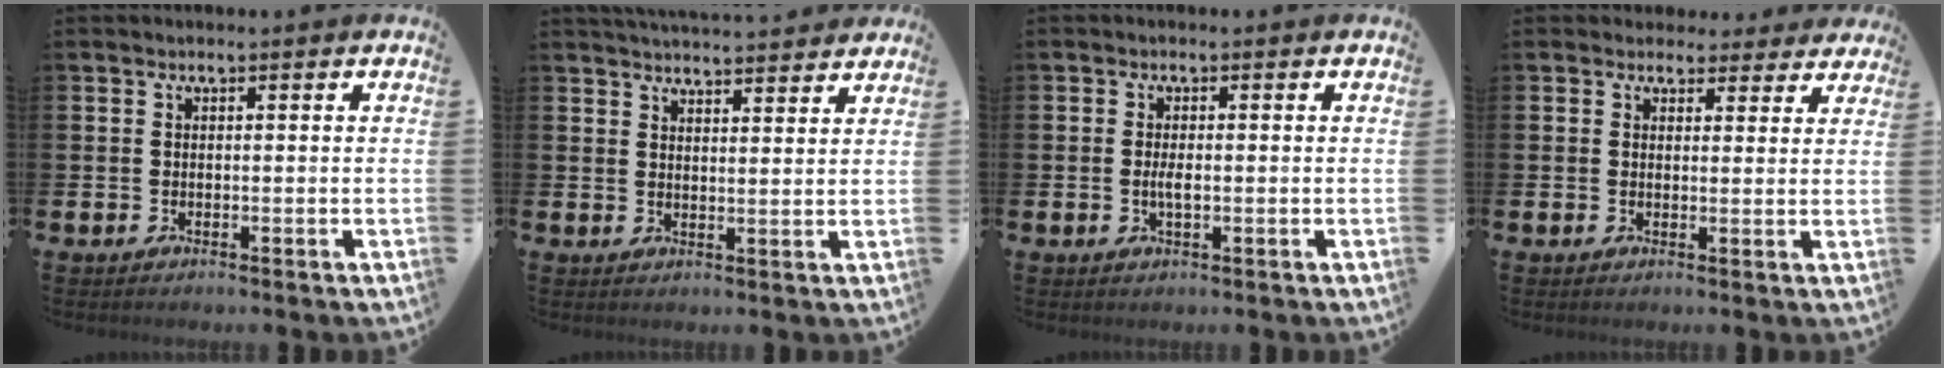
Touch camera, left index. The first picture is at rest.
{"total": 4.2, "force": [4.2, 0.1, 0.0], "torque": [-0.006, -0.023, 0.076]}
{"total": 1.9, "force": [-0.1, 0.7, 1.8], "torque": [-0.027, -0.003, -0.005]}
{"total": 3.3, "force": [2.9, 1.6, -0.1], "torque": [0.001, -0.012, 0.050]}